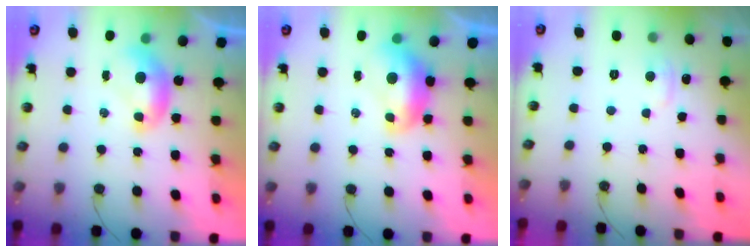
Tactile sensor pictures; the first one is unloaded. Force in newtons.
{"total": 1.6, "press": 1.5, "slide": 0.6}
{"total": 2.8, "press": 2.8, "slide": 0.5}